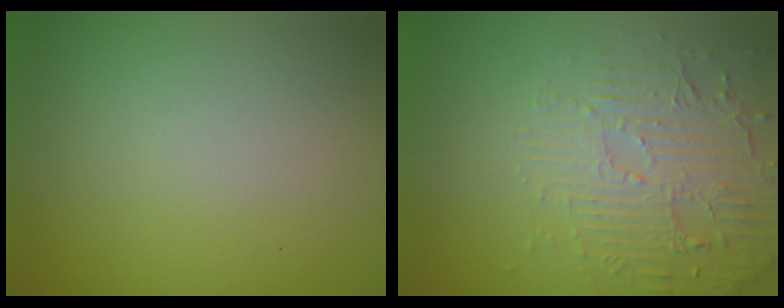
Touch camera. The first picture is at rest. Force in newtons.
{"total": 4.8, "press": 3.3, "slide": 3.4}